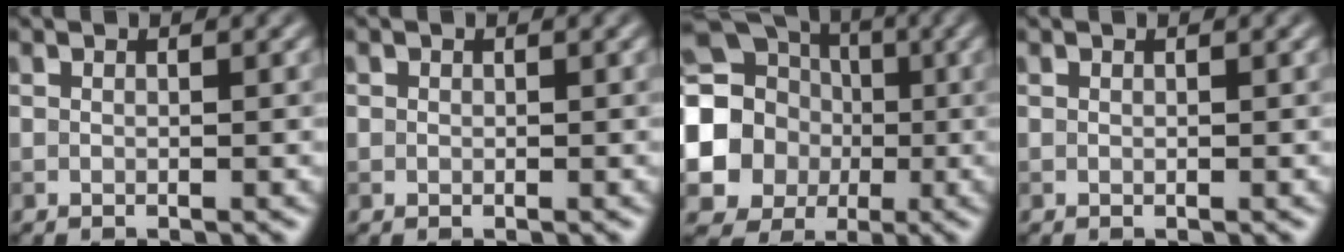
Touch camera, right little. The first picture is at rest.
{"total": 0.6, "force": [0.1, 0.6, 0.0], "torque": [0.007, -0.002, 0.000]}
{"total": 13.9, "force": [-0.8, 12.8, 5.4], "torque": [-0.138, 0.001, -0.046]}
{"total": 0.0}